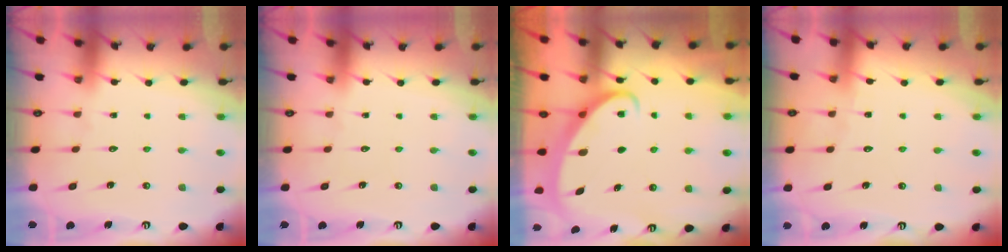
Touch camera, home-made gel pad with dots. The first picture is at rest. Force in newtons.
{"total": 0.0}
{"total": 2.6, "press": 2.6, "slide": 0.4}
{"total": 2.7, "press": 2.7, "slide": 0.2}